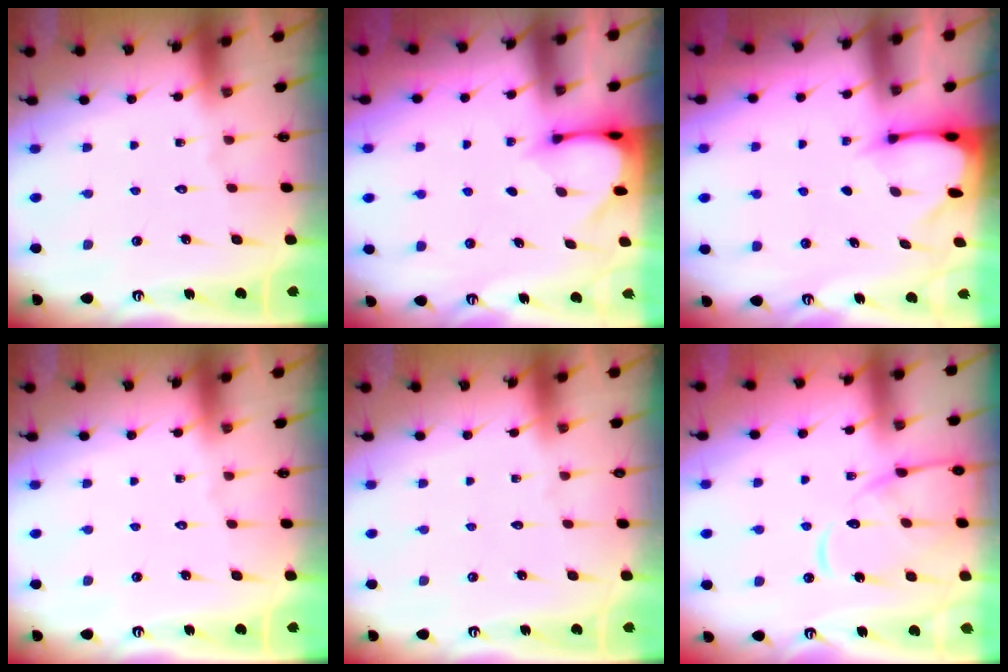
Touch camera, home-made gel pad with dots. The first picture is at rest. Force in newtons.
{"total": 3.4, "press": 3.4, "slide": 0.3}
{"total": 2.6, "press": 2.6, "slide": 0.3}
{"total": 0.0}
{"total": 0.0}
{"total": 13.3, "press": 13.2, "slide": 1.1}